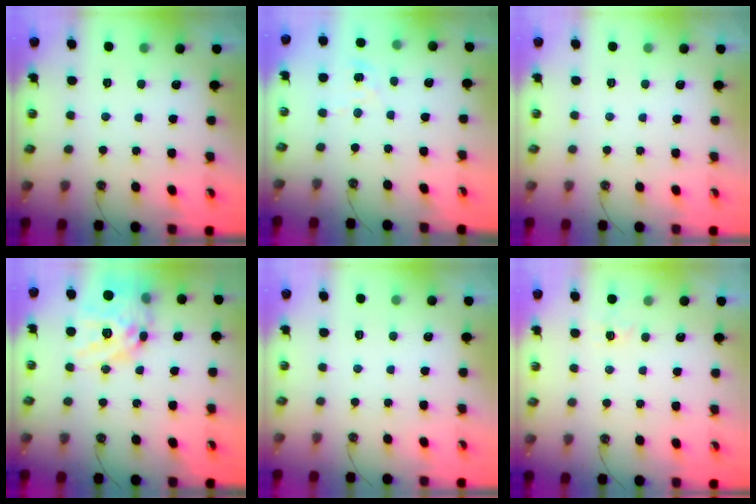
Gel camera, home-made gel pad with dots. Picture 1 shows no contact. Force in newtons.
{"total": 3.6, "press": 3.6, "slide": 0.4}
{"total": 0.0}
{"total": 19.1, "press": 19.0, "slide": 1.8}
{"total": 0.0}
{"total": 2.6, "press": 2.6, "slide": 0.4}